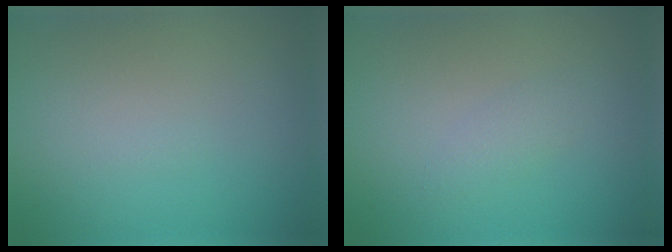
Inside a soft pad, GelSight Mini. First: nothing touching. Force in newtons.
{"total": 1.2, "press": 1.2, "slide": 0.1}